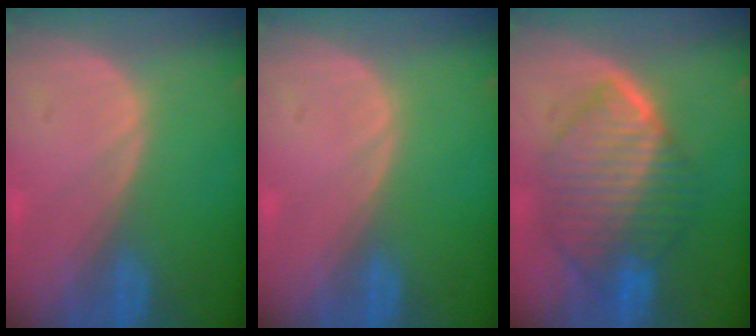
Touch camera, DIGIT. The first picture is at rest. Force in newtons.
{"total": 0.0}
{"total": 10.2, "press": 10.1, "slide": 1.1}